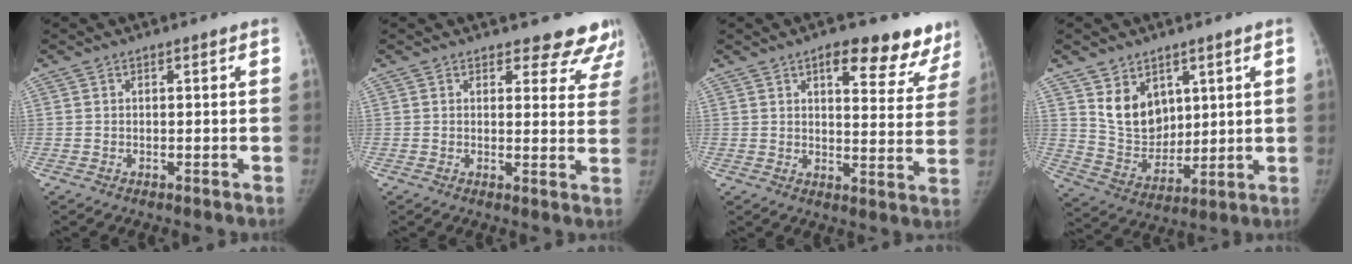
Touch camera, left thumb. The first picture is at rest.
{"total": 9.8, "force": [9.0, 3.7, 1.4], "torque": [0.040, -0.056, 0.075]}
{"total": 15.6, "force": [10.9, 6.0, 9.5], "torque": [-0.065, -0.048, 0.123]}
{"total": 10.6, "force": [5.0, 7.7, 5.2], "torque": [-0.057, -0.043, 0.110]}